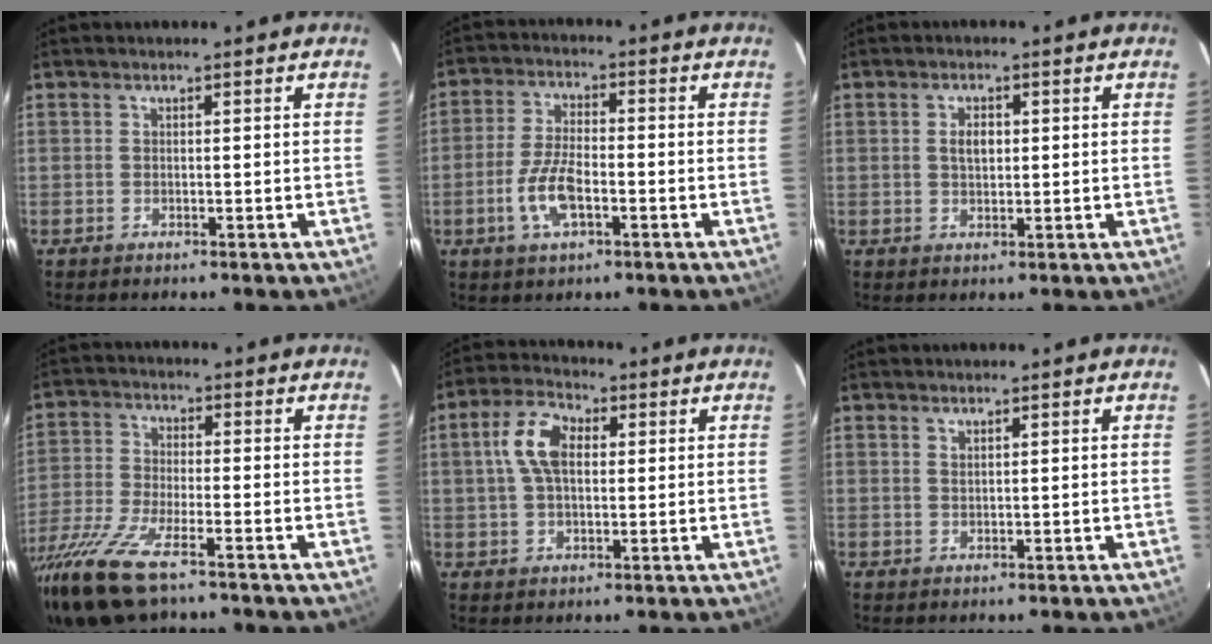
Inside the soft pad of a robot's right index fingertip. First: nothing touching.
{"total": 8.1, "force": [-3.1, 3.2, 6.8], "torque": [-0.144, -0.001, -0.058]}
{"total": 2.9, "force": [0.5, 1.8, 2.3], "torque": [-0.041, 0.006, 0.009]}
{"total": 14.8, "force": [-10.3, 3.6, 9.9], "torque": [-0.223, -0.047, -0.204]}
{"total": 8.2, "force": [1.6, 4.7, 6.5], "torque": [-0.129, 0.023, 0.032]}
{"total": 0.8, "force": [0.7, 0.1, 0.3], "torque": [-0.006, 0.001, 0.013]}